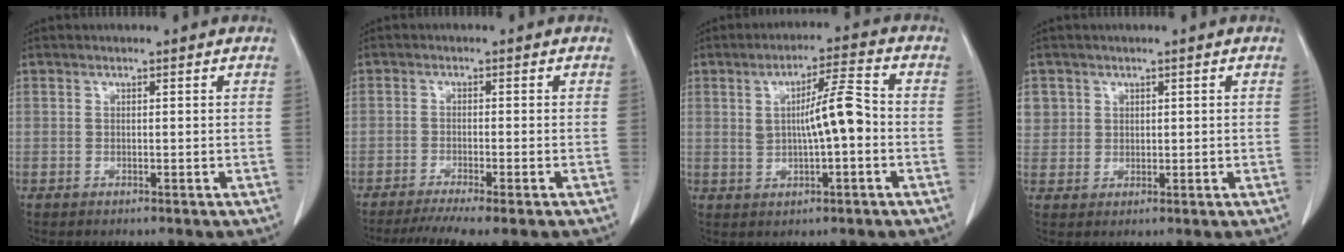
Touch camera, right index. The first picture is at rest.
{"total": 7.2, "force": [-5.5, 0.3, 4.7], "torque": [-0.068, -0.013, -0.085]}
{"total": 7.2, "force": [0.0, 1.0, 7.2], "torque": [-0.117, 0.011, 0.001]}
{"total": 3.8, "force": [1.6, 3.4, 0.2], "torque": [0.007, 0.004, 0.032]}